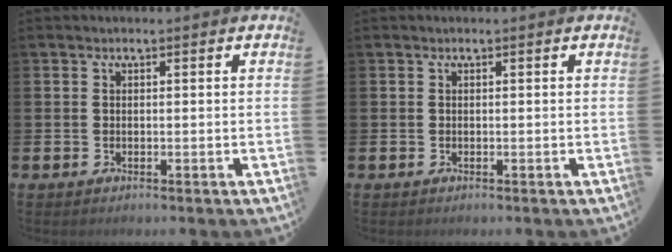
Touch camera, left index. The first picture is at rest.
{"total": 0.0}